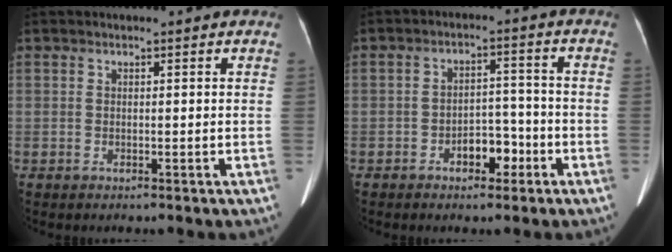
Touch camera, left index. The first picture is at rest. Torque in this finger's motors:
{"motor_torque": [0.06, 0.07, 0.09, 0.01]}